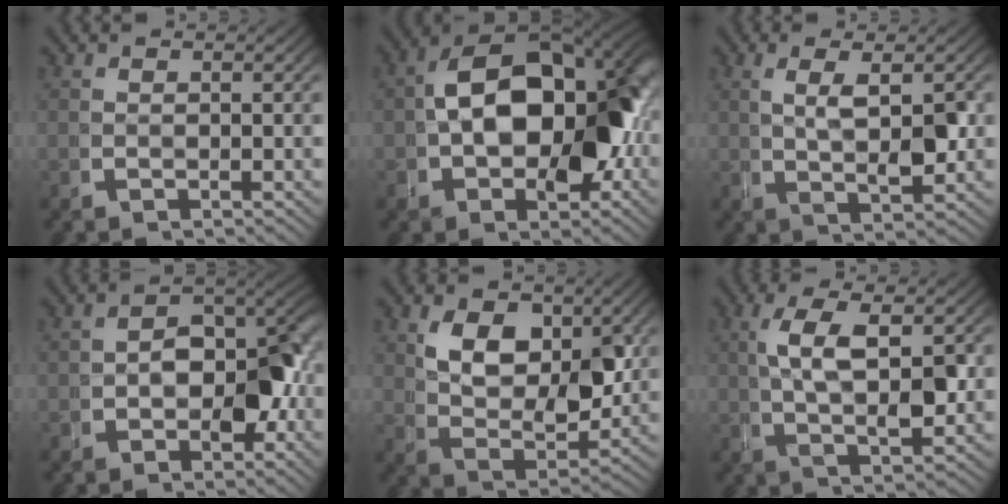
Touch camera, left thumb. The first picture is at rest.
{"total": 17.7, "force": [0.2, 11.4, 13.5], "torque": [-0.198, -0.018, 0.007]}
{"total": 3.4, "force": [1.1, 0.7, 3.1], "torque": [-0.051, 0.009, 0.025]}
{"total": 6.4, "force": [-1.0, 4.0, 4.9], "torque": [-0.061, -0.007, -0.015]}
{"total": 7.1, "force": [1.8, 4.2, 5.5], "torque": [-0.099, -0.016, 0.040]}
{"total": 5.4, "force": [1.5, 1.9, 4.9], "torque": [-0.085, 0.009, 0.028]}